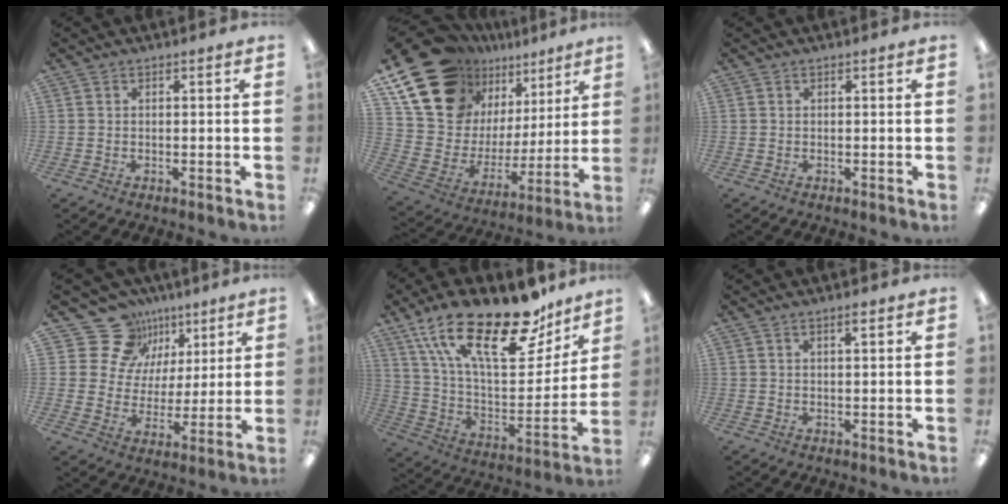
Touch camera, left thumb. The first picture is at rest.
{"total": 20.1, "force": [14.6, 11.8, 7.1], "torque": [-0.145, -0.103, 0.283]}
{"total": 0.0}
{"total": 16.2, "force": [9.1, 12.5, 5.0], "torque": [-0.087, -0.053, 0.175]}
{"total": 27.9, "force": [17.5, 11.4, 18.5], "torque": [-0.308, -0.094, 0.302]}
{"total": 1.9, "force": [1.3, 0.3, 1.3], "torque": [-0.021, -0.002, 0.020]}